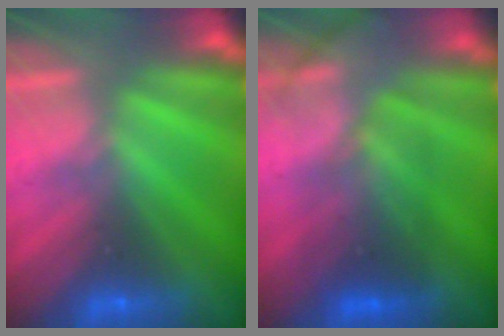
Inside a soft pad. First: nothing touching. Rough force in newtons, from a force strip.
{"total": 2.6}